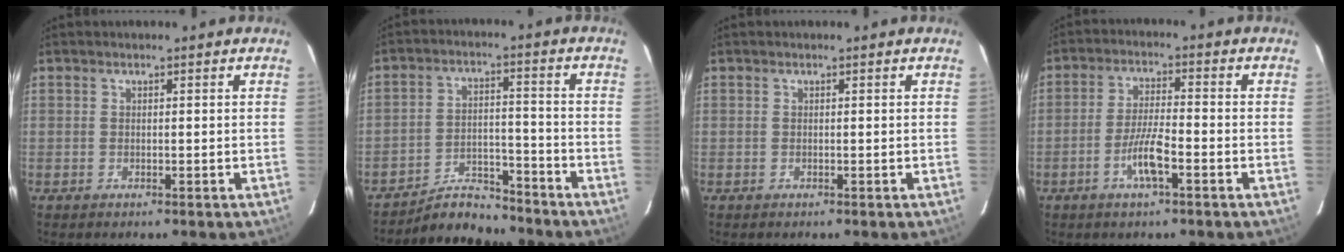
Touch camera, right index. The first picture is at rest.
{"total": 6.1, "force": [-5.9, 1.5, 0.2], "torque": [-0.006, 0.009, -0.098]}
{"total": 0.0}
{"total": 6.0, "force": [-2.6, 0.8, 5.3], "torque": [-0.105, -0.001, -0.050]}